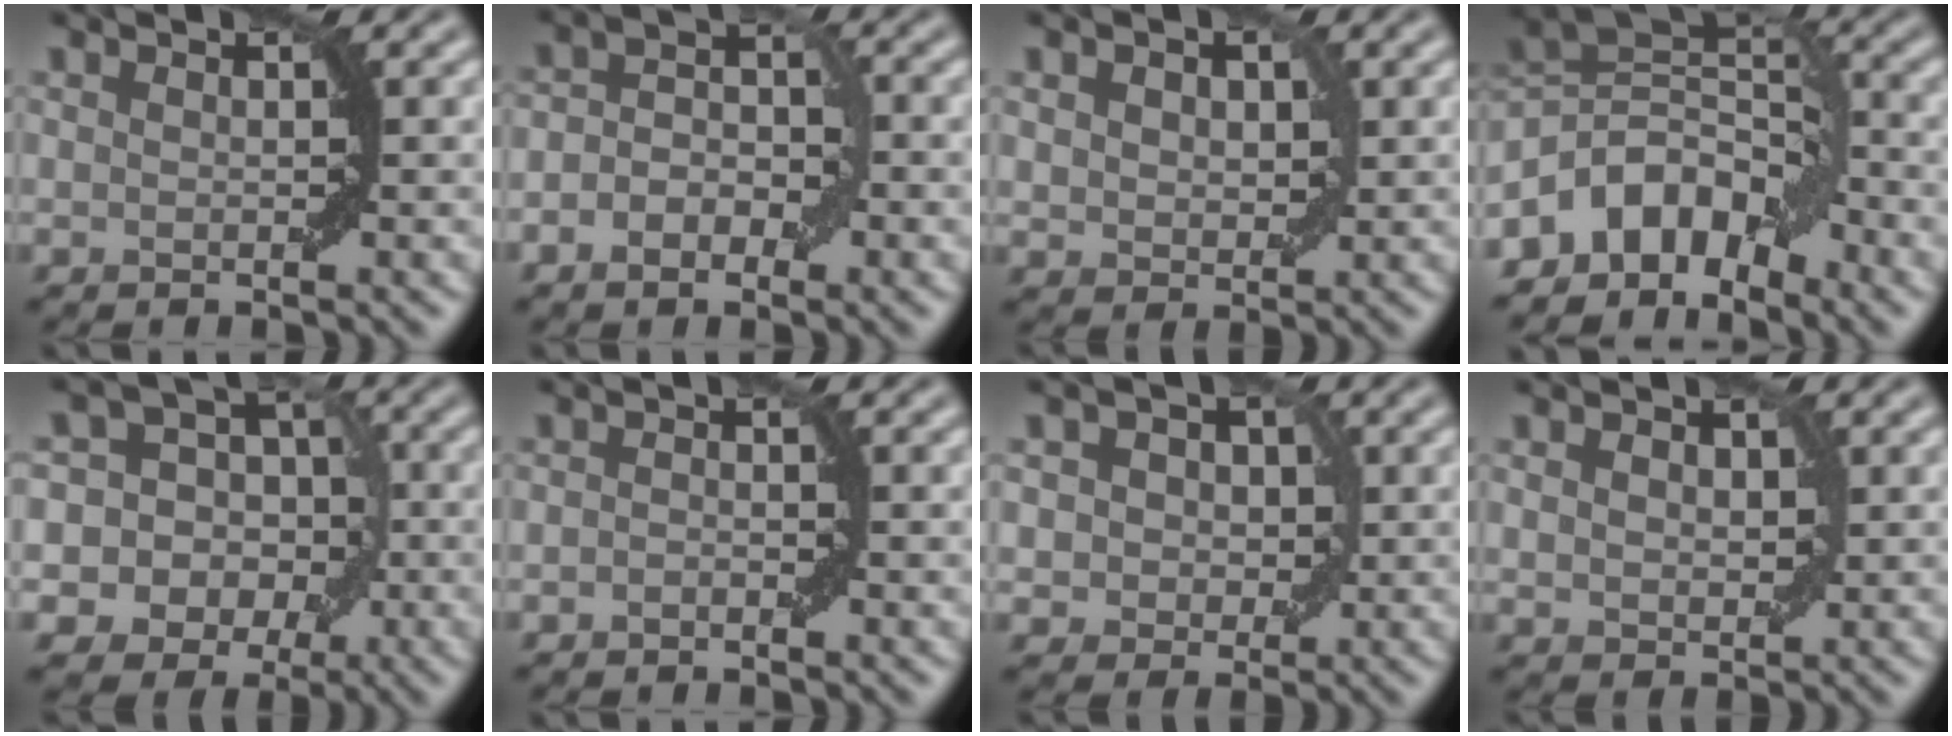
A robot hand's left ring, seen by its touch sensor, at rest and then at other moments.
{"total": 3.7, "force": [-1.2, 2.3, 2.6], "torque": [-0.041, 0.005, -0.024]}
{"total": 2.6, "force": [0.9, 1.9, 1.6], "torque": [-0.030, 0.003, 0.016]}
{"total": 6.3, "force": [-4.1, 3.4, 3.3], "torque": [-0.034, 0.011, -0.089]}
{"total": 12.1, "force": [-1.6, 11.1, 4.5], "torque": [-0.093, 0.031, -0.057]}
{"total": 0.8, "force": [-0.5, 0.3, 0.5], "torque": [-0.007, 0.003, -0.009]}
{"total": 4.8, "force": [1.3, 3.8, 2.6], "torque": [-0.027, 0.021, -0.001]}
{"total": 2.0, "force": [0.7, 1.4, 1.2], "torque": [-0.021, 0.001, 0.014]}